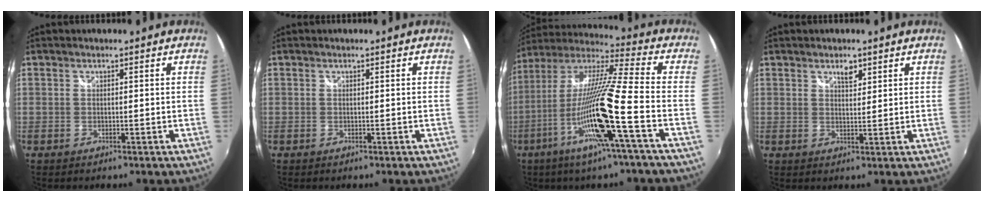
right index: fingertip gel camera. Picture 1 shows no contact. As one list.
[{"total": 0.0}, {"total": 19.0, "force": [-7.3, -0.5, 17.6], "torque": [-0.312, -0.037, -0.143]}, {"total": 2.5, "force": [1.7, 1.2, 1.4], "torque": [-0.019, 0.003, 0.028]}]